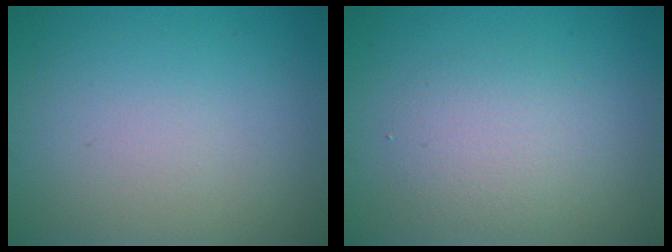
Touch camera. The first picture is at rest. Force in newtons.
{"total": 2.7, "press": 2.7, "slide": 0.0}